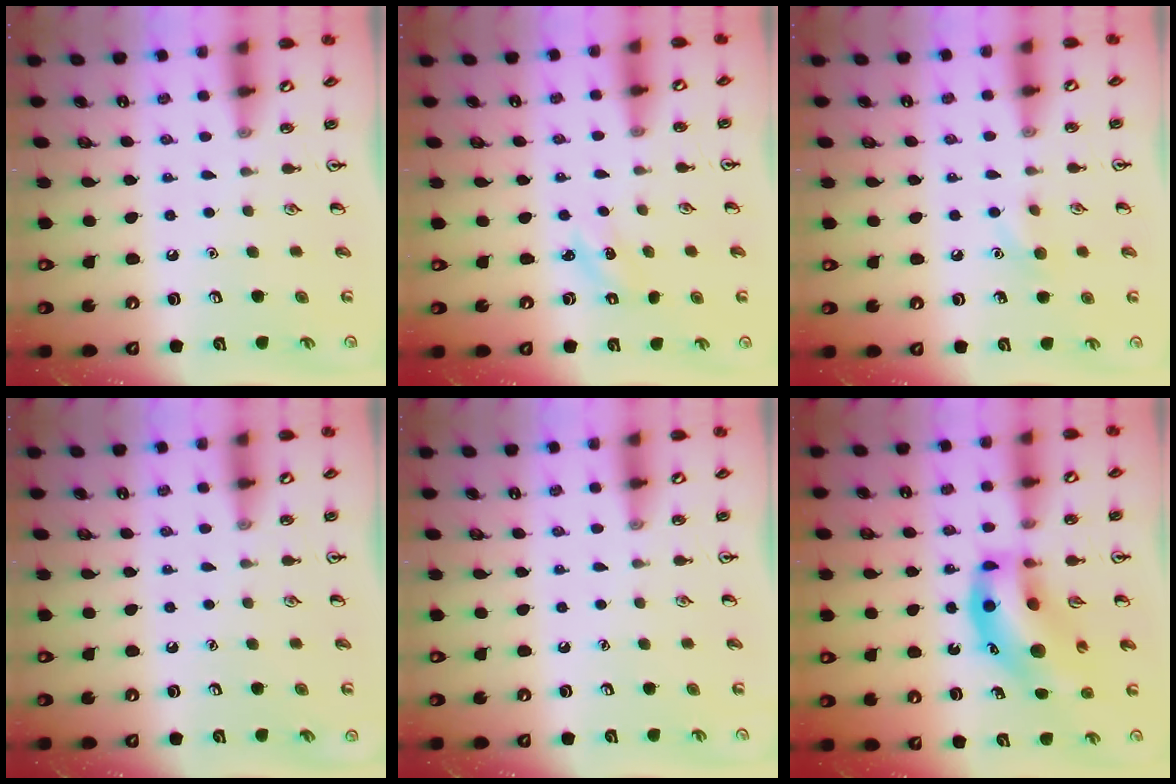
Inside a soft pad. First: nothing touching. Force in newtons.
{"total": 1.2, "press": 1.1, "slide": 0.5}
{"total": 6.2, "press": 6.0, "slide": 1.7}
{"total": 0.0}
{"total": 0.0}
{"total": 17.1, "press": 16.6, "slide": 3.8}